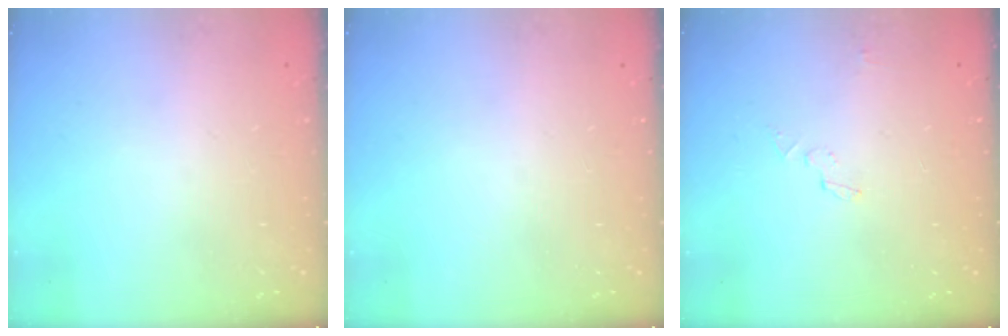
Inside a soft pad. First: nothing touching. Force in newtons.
{"total": 0.0}
{"total": 2.8, "press": 2.8, "slide": 0.2}